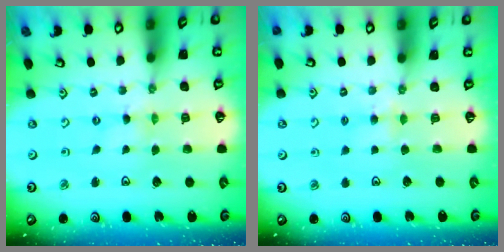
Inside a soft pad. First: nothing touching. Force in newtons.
{"total": 3.9, "press": 3.8, "slide": 0.6}